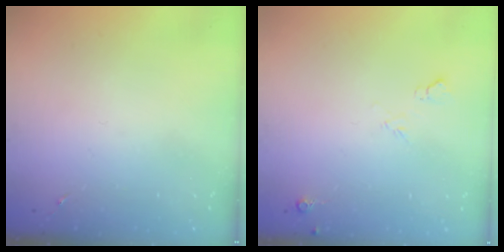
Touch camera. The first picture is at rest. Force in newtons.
{"total": 4.6, "press": 4.5, "slide": 0.8}